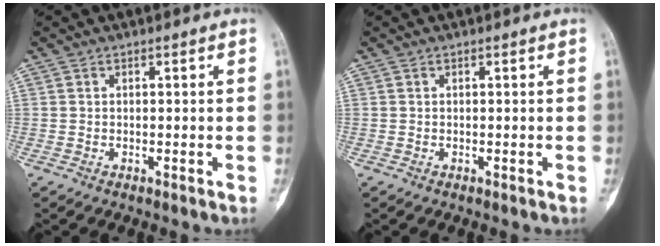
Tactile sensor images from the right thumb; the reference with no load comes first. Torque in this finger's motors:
{"motor_torque": [0.18, -0.01, 0.03, -0.03, 0.00]}